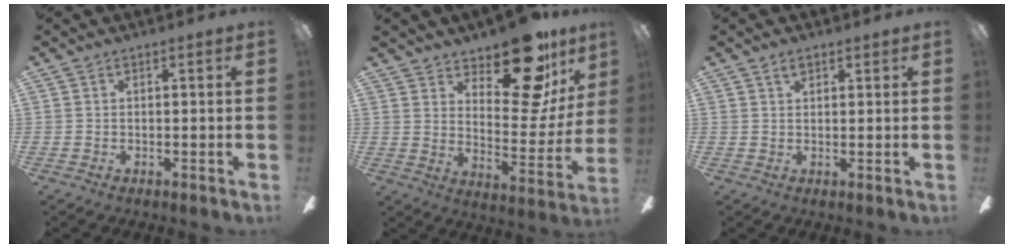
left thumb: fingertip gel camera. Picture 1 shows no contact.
{"total": 18.4, "force": [13.2, 7.3, 10.6], "torque": [-0.139, -0.097, 0.220]}
{"total": 2.1, "force": [1.6, 1.1, 1.0], "torque": [-0.022, 0.003, 0.028]}